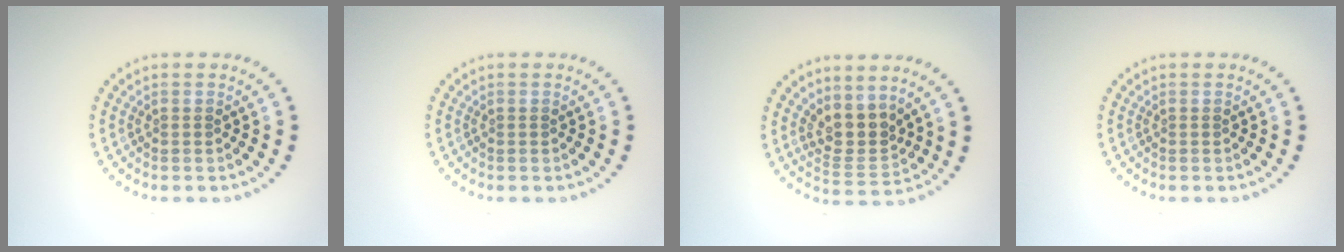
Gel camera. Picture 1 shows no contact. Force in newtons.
{"total": 0.0}
{"total": 3.2, "press": 2.5, "slide": 2.0}
{"total": 0.0}